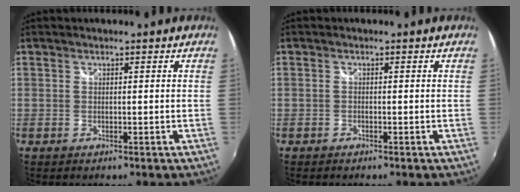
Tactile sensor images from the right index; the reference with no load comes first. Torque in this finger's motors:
{"motor_torque": [0.34, 0.61, 0.04, 0.00]}